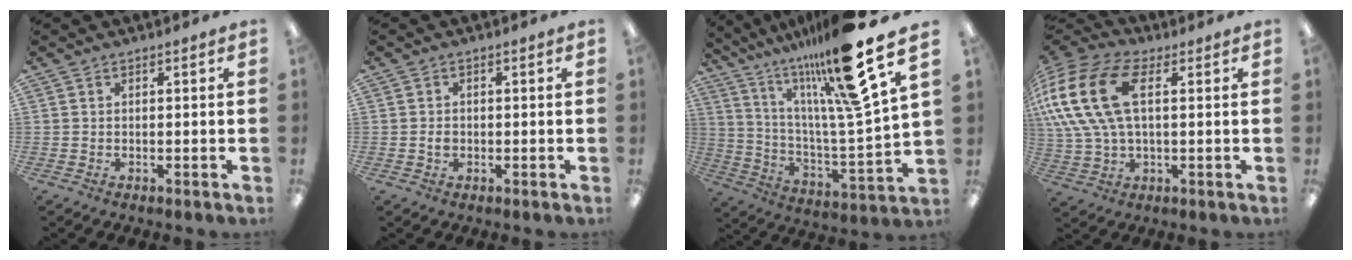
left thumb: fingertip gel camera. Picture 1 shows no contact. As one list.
[{"total": 1.4, "force": [-0.3, 1.1, 0.9], "torque": [-0.018, 0.002, -0.005]}, {"total": 23.3, "force": [16.7, 2.8, 15.9], "torque": [-0.265, -0.098, 0.258]}, {"total": 19.7, "force": [4.8, 11.2, 15.5], "torque": [-0.341, 0.000, 0.080]}]